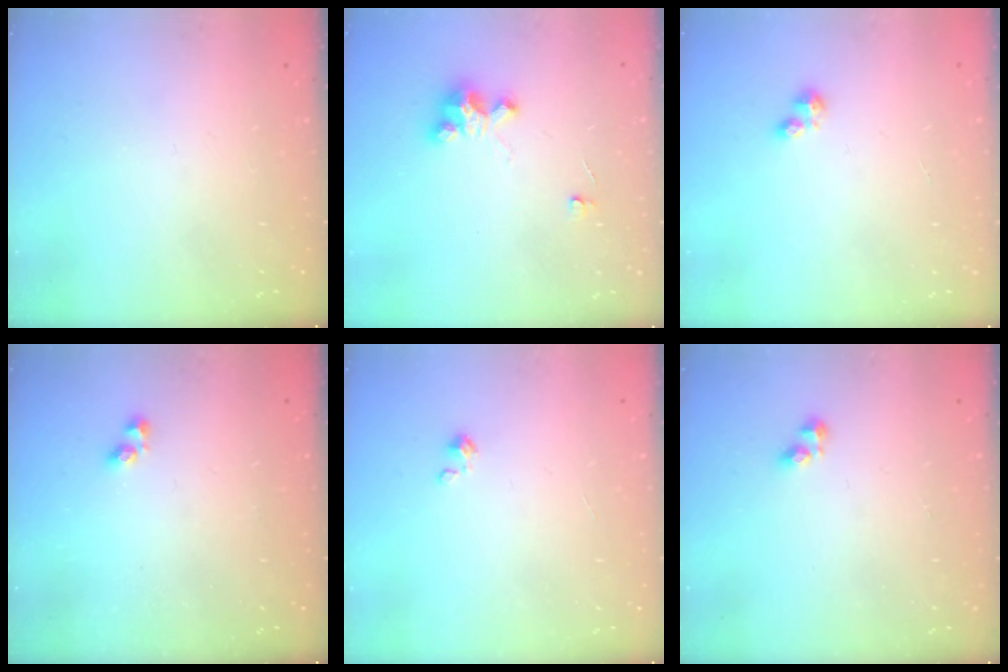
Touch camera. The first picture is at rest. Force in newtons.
{"total": 3.9, "press": 3.9, "slide": 0.1}
{"total": 1.9, "press": 1.9, "slide": 0.2}
{"total": 1.3, "press": 1.2, "slide": 0.2}
{"total": 0.0}
{"total": 2.8, "press": 2.8, "slide": 0.3}